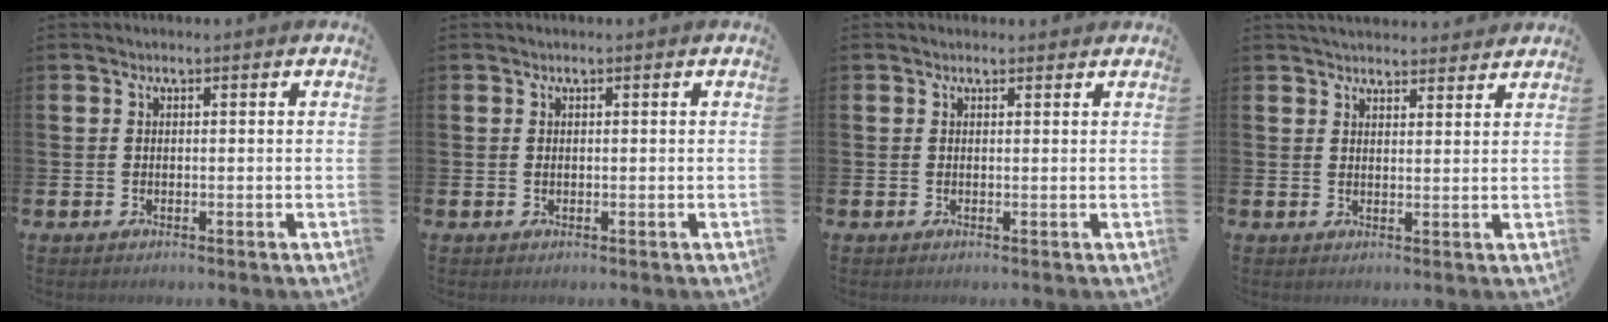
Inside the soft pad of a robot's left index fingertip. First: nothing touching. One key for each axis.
{"total": 0.0}
{"total": 0.5, "fx": 0.4, "fy": 0.3, "fz": 0.1, "tx": 0.004, "ty": 0.000, "tz": 0.006}
{"total": 3.6, "fx": 3.5, "fy": 0.6, "fz": 0.3, "tx": -0.001, "ty": -0.019, "tz": 0.063}